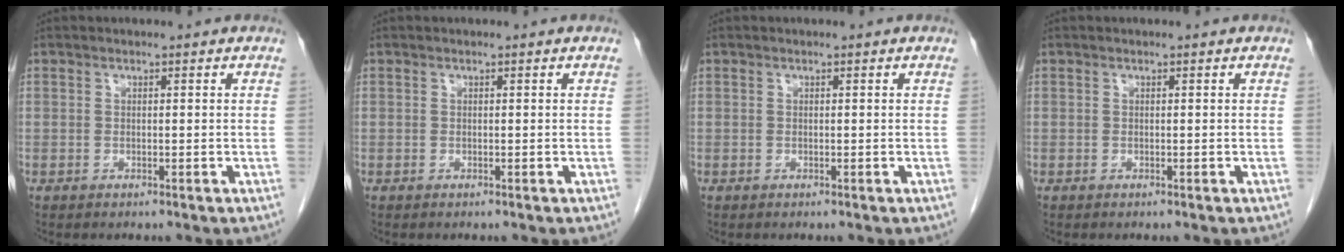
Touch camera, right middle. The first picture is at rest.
{"total": 0.0}
{"total": 0.0}
{"total": 0.0}